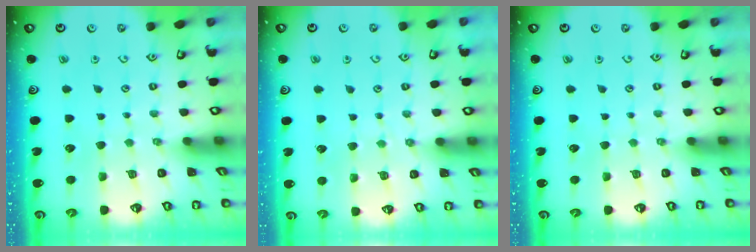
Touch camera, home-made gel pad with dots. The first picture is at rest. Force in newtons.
{"total": 4.5, "press": 4.5, "slide": 0.6}
{"total": 0.0}